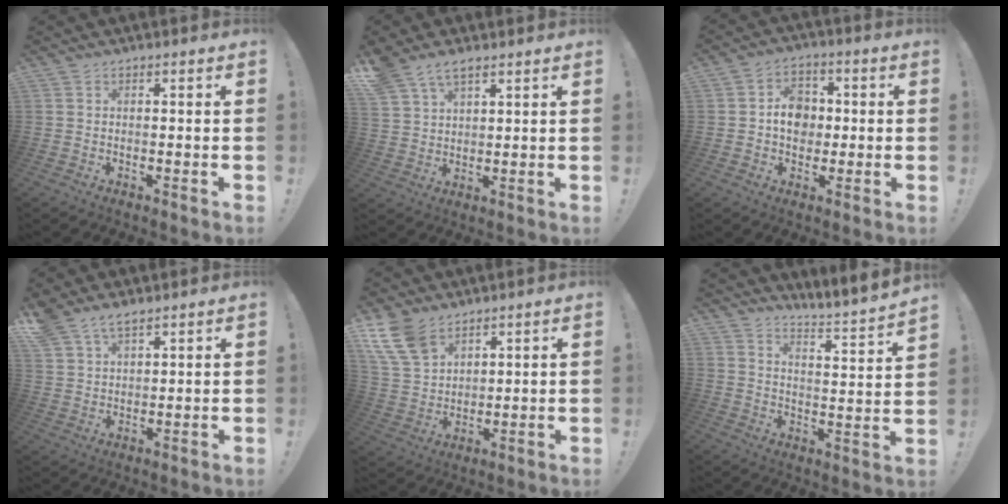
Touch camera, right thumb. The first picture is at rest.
{"total": 7.1, "force": [5.3, 3.4, 3.2], "torque": [-0.069, -0.022, 0.105]}
{"total": 9.2, "force": [0.0, 7.8, 4.9], "torque": [-0.079, 0.012, 0.004]}
{"total": 6.4, "force": [5.3, 2.5, 2.6], "torque": [-0.056, -0.029, 0.104]}
{"total": 12.6, "force": [8.2, 7.5, 6.1], "torque": [-0.129, -0.037, 0.163]}
{"total": 4.7, "force": [3.8, 0.2, 2.8], "torque": [-0.040, -0.056, 0.059]}